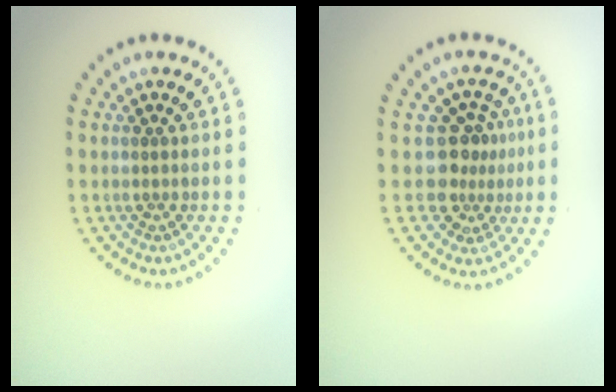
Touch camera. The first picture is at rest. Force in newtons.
{"total": 3.3, "press": 2.4, "slide": 2.2}